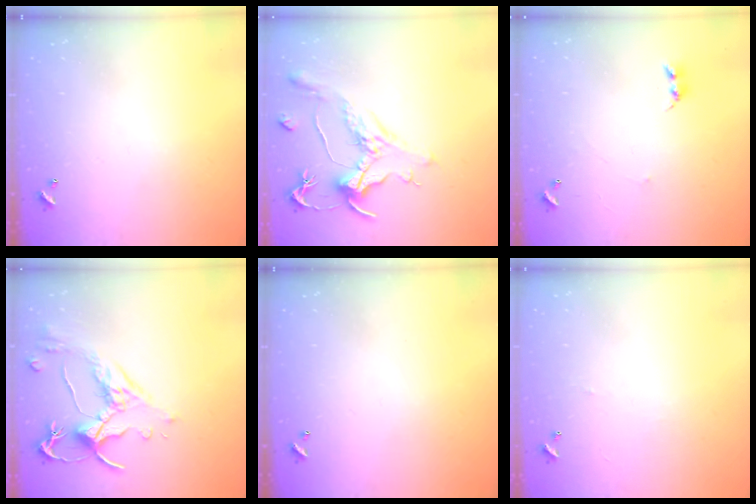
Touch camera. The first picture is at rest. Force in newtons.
{"total": 1.3, "press": 1.1, "slide": 0.7}
{"total": 2.4, "press": 2.4, "slide": 0.4}
{"total": 2.5, "press": 2.1, "slide": 1.4}
{"total": 0.0}
{"total": 0.5, "press": 0.3, "slide": 0.4}